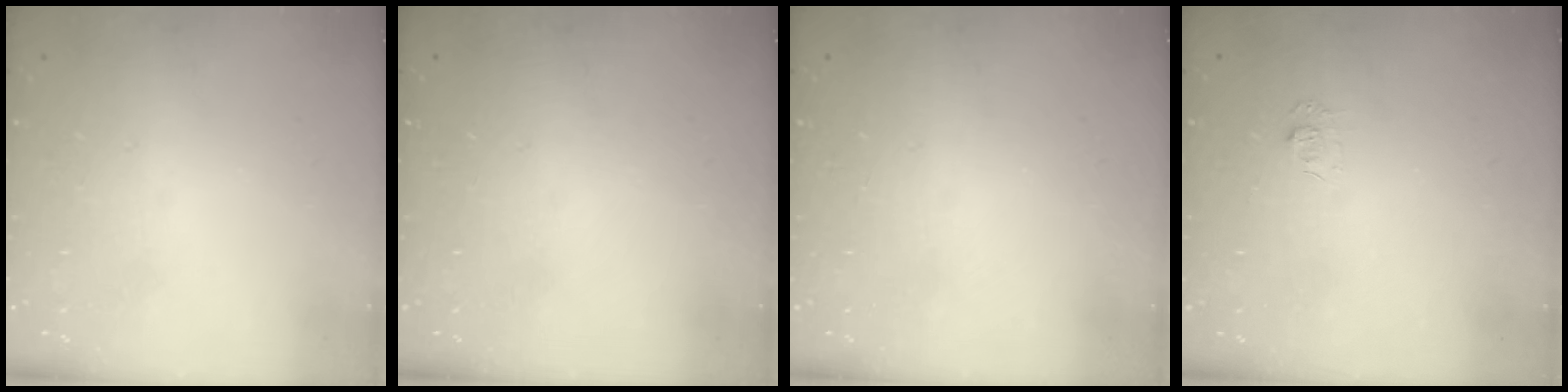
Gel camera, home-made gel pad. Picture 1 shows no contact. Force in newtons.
{"total": 0.0}
{"total": 0.0}
{"total": 5.5, "press": 5.4, "slide": 0.6}